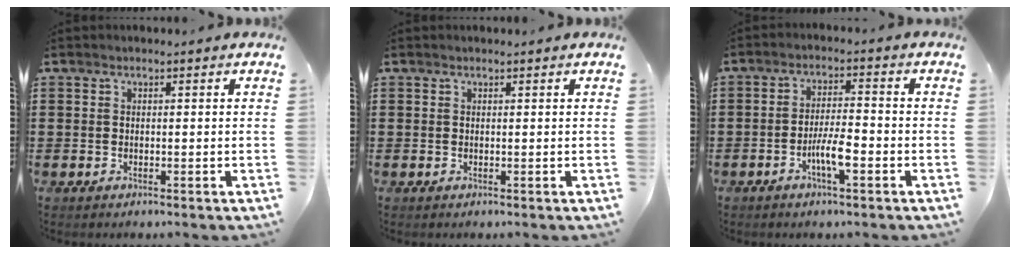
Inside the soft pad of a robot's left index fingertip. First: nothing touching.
{"total": 0.0}
{"total": 5.1, "force": [-2.2, 1.1, 4.4], "torque": [-0.088, 0.002, -0.043]}